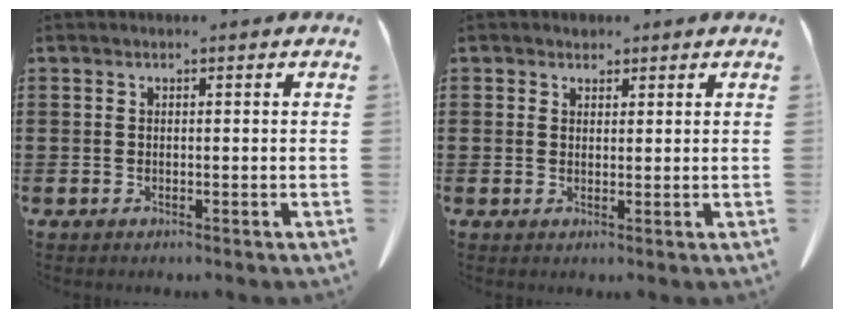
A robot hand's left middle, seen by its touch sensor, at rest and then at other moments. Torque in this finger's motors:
{"motor_torque": [-0.84, 1.23, 0.04, 0.01]}